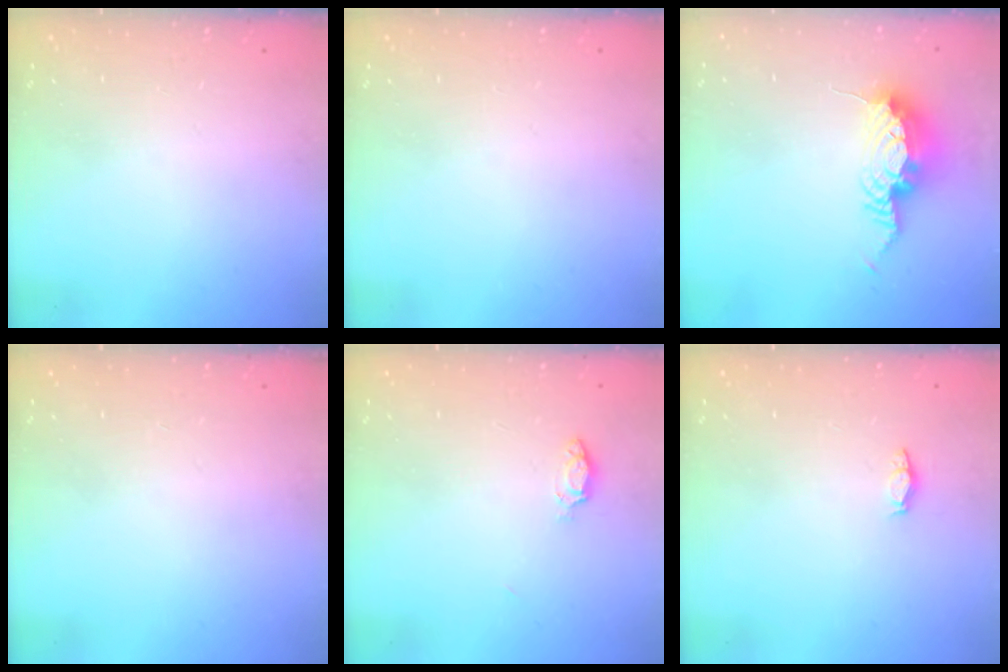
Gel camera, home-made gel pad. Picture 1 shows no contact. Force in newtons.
{"total": 0.0}
{"total": 11.1, "press": 10.7, "slide": 2.9}
{"total": 1.2, "press": 1.2, "slide": 0.2}
{"total": 3.3, "press": 3.3, "slide": 0.4}
{"total": 3.8, "press": 3.5, "slide": 1.5}